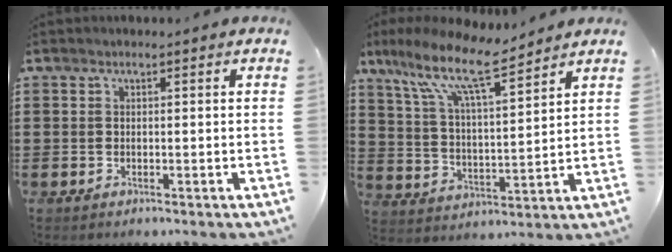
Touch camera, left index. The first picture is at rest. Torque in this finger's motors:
{"motor_torque": [2.14, 0.00, 0.37, 0.11]}